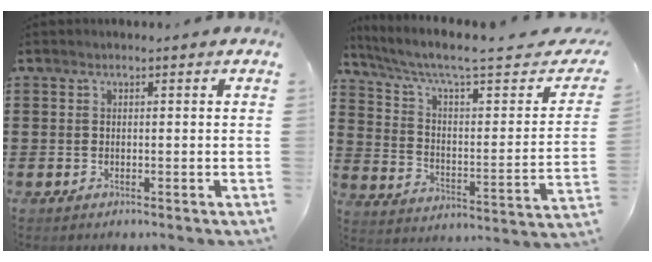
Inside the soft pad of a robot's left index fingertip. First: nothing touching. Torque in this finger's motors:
{"motor_torque": [2.14, 0.00, 0.20, 0.15]}